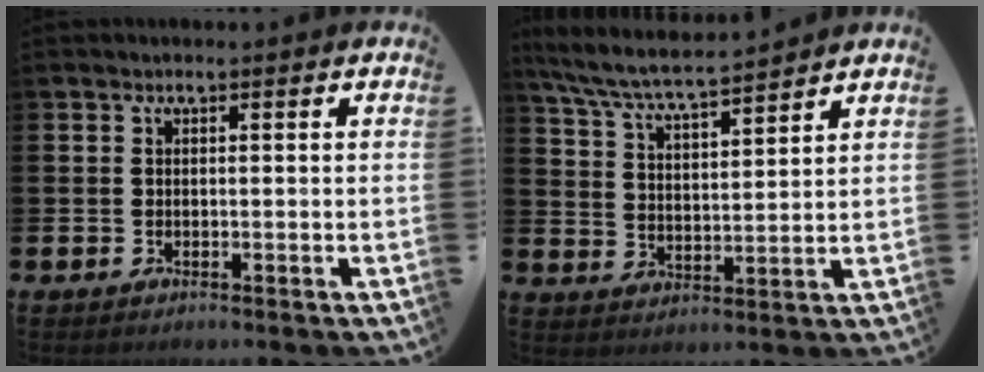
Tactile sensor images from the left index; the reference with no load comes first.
{"total": 6.7, "force": [6.3, 0.2, 2.0], "torque": [-0.068, -0.039, 0.111]}